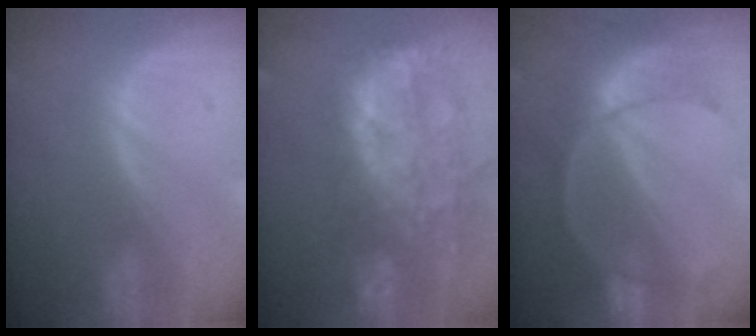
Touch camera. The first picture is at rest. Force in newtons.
{"total": 14.1, "press": 11.4, "slide": 8.2}
{"total": 8.4, "press": 8.2, "slide": 2.1}